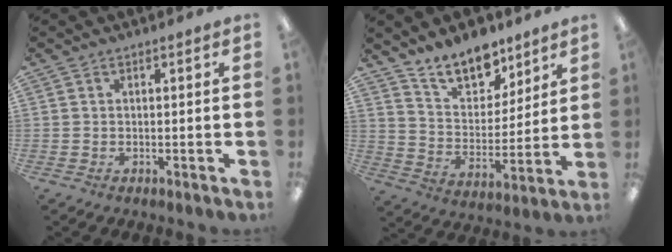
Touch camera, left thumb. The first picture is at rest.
{"total": 12.9, "force": [10.6, 5.9, 4.2], "torque": [-0.063, -0.072, 0.198]}